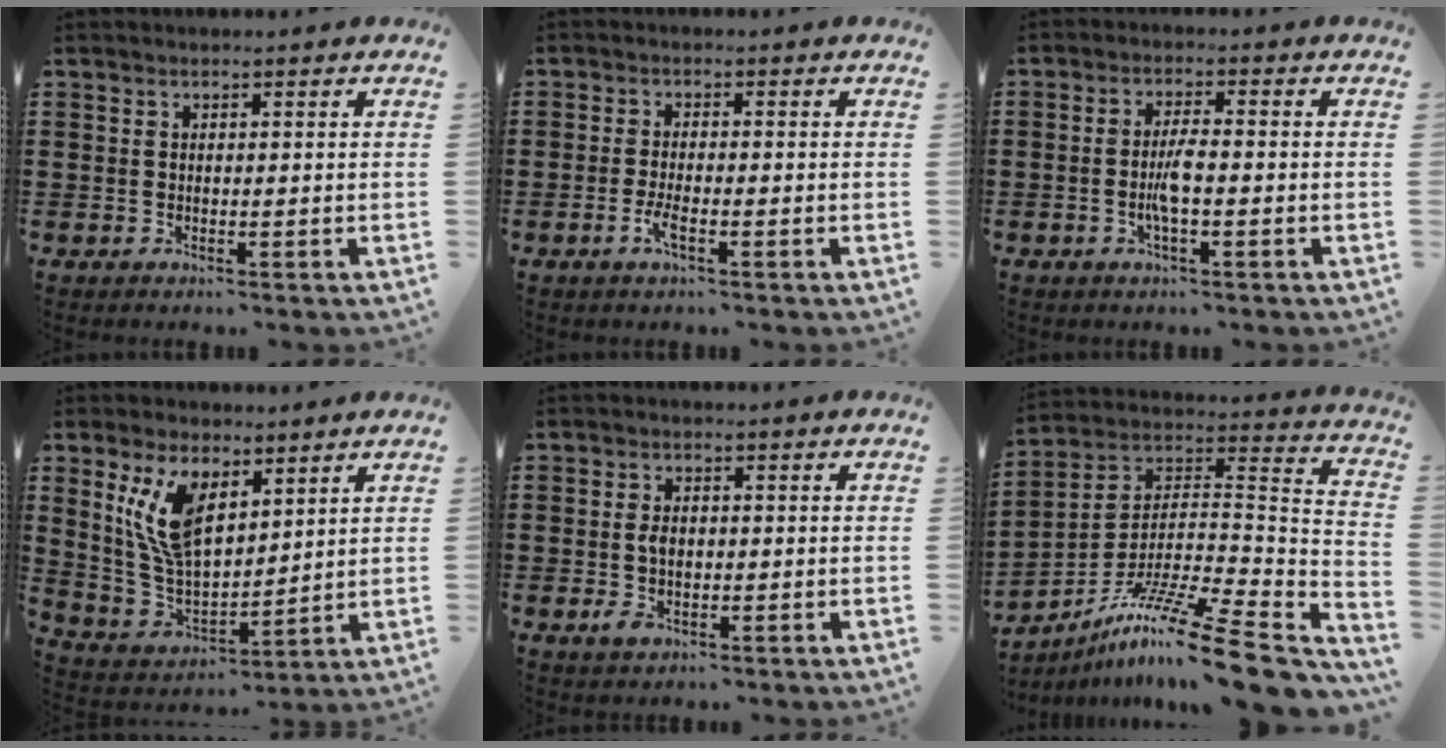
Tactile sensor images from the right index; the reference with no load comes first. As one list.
[{"total": 2.7, "force": [-1.2, 0.6, 2.4], "torque": [-0.056, -0.007, -0.025]}, {"total": 3.5, "force": [-0.9, 0.6, 3.3], "torque": [-0.074, -0.004, -0.021]}, {"total": 10.5, "force": [5.0, 5.2, 7.7], "torque": [-0.183, -0.008, 0.091]}, {"total": 3.1, "force": [-0.4, 1.9, 2.4], "torque": [-0.054, 0.001, -0.011]}, {"total": 15.1, "force": [-11.1, 0.8, 10.2], "torque": [-0.167, 0.011, -0.204]}]